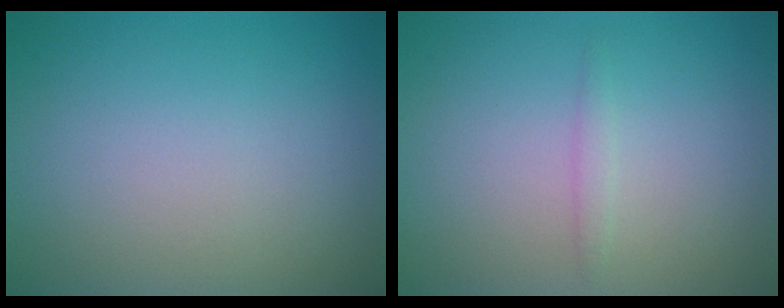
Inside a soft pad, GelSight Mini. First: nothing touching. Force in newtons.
{"total": 0.8, "press": 0.8, "slide": 0.0}